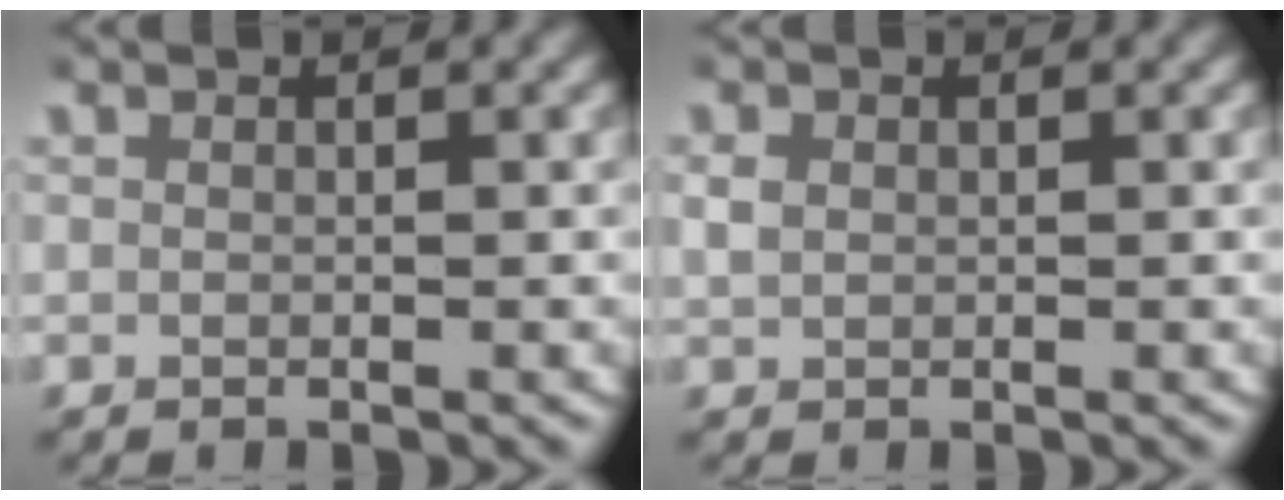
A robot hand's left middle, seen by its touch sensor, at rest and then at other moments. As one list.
[{"total": 1.3, "force": [0.2, 1.1, 0.6], "torque": [-0.018, 0.001, 0.008]}]